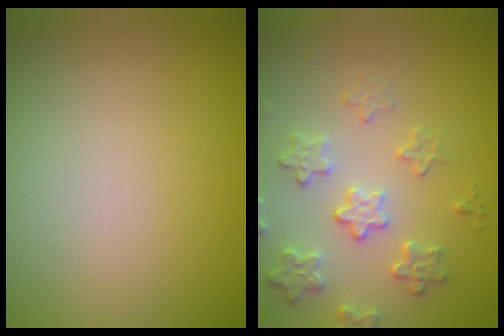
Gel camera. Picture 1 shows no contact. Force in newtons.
{"total": 3.2, "press": 3.2, "slide": 0.5}